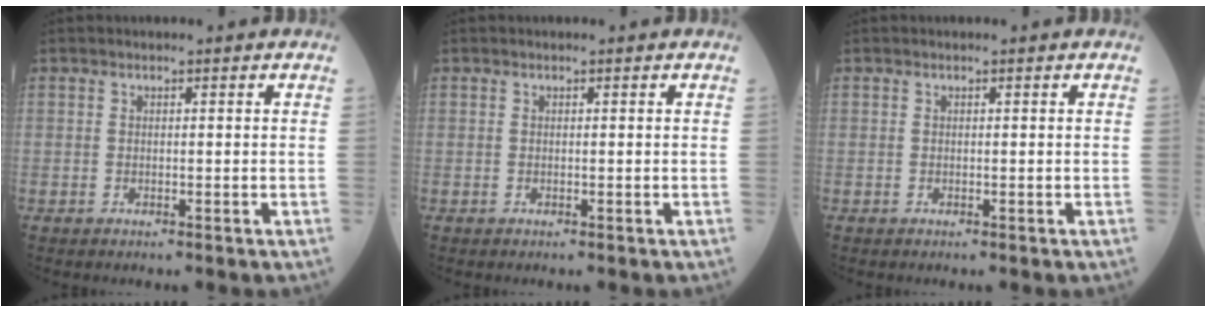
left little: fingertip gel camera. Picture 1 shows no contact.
{"total": 0.0}
{"total": 0.0}